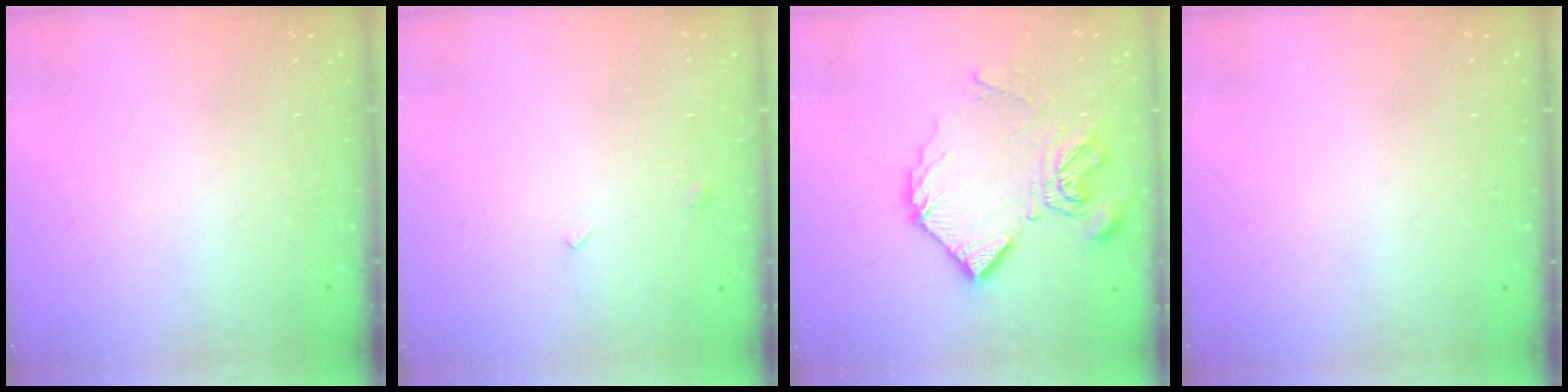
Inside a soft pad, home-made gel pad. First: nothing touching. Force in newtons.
{"total": 0.9, "press": 0.8, "slide": 0.4}
{"total": 11.0, "press": 11.0, "slide": 1.2}
{"total": 0.0}